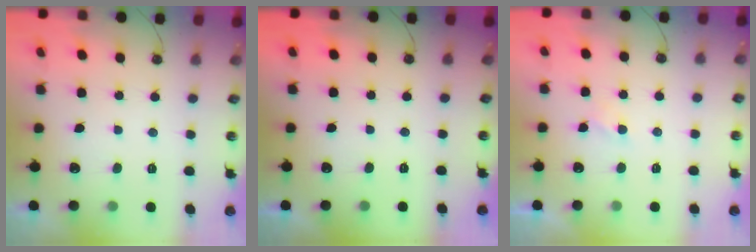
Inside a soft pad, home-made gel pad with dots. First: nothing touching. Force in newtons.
{"total": 0.0}
{"total": 1.4, "press": 1.4, "slide": 0.3}